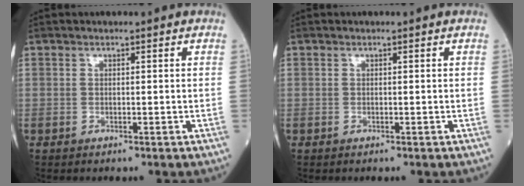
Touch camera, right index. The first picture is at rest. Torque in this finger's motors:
{"motor_torque": [0.00, 0.00, -0.01, -0.01]}